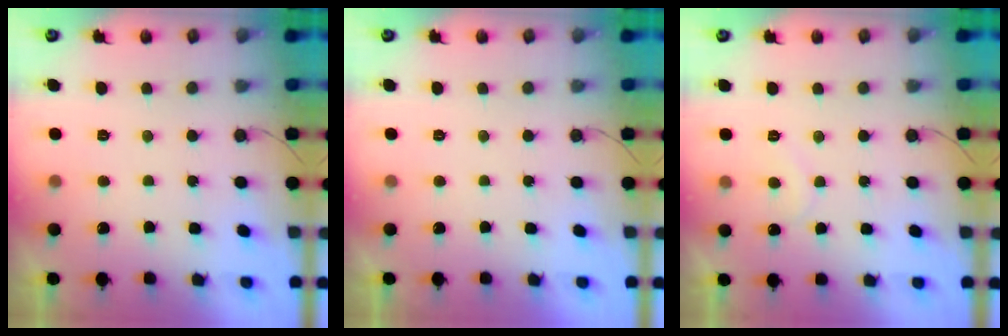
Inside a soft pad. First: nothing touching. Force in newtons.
{"total": 2.0, "press": 2.0, "slide": 0.1}
{"total": 5.2, "press": 5.2, "slide": 0.4}